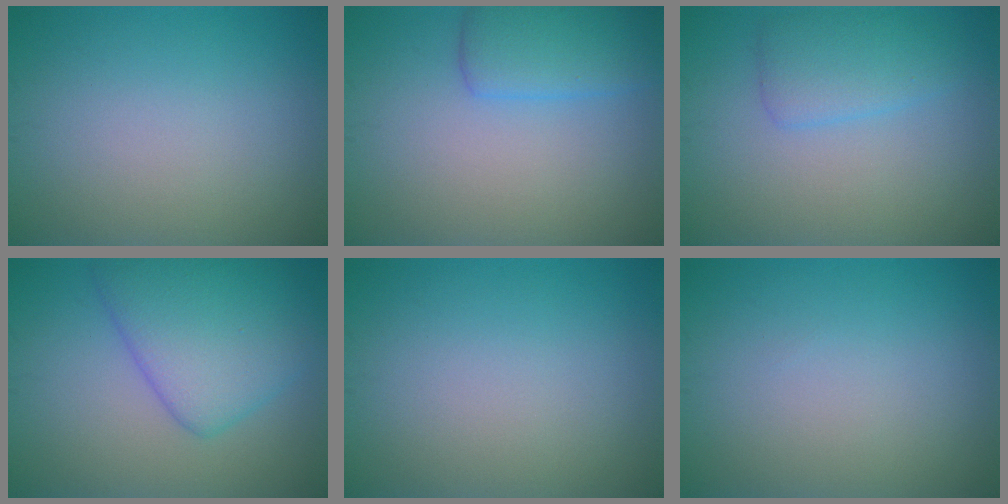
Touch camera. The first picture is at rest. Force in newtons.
{"total": 3.6, "press": 3.6, "slide": 0.0}
{"total": 3.0, "press": 3.0, "slide": 0.2}
{"total": 6.5, "press": 6.5, "slide": 0.2}
{"total": 0.0}
{"total": 0.0}